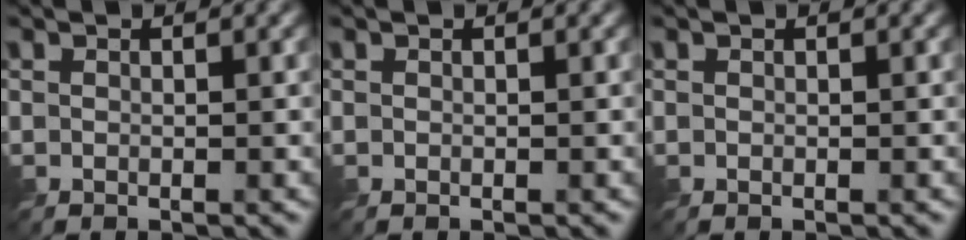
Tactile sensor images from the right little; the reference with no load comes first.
{"total": 0.0}
{"total": 0.0}